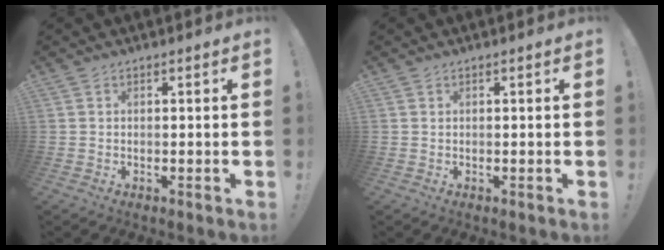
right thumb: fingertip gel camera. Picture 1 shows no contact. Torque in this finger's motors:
{"motor_torque": [-0.06, 0.20, 0.16, -0.03, -0.02]}